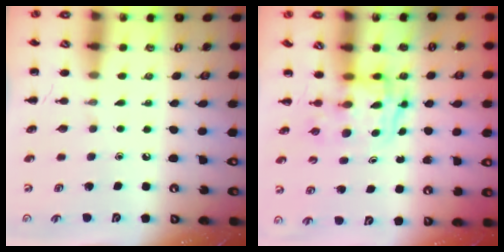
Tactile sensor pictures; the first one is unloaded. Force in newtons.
{"total": 3.4, "press": 3.3, "slide": 0.6}